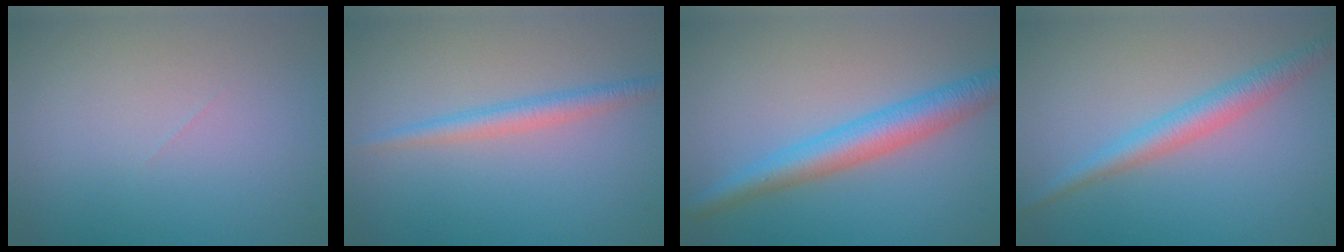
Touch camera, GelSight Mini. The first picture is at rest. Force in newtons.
{"total": 2.1, "press": 2.1, "slide": 0.0}
{"total": 4.5, "press": 4.5, "slide": 0.2}
{"total": 3.0, "press": 3.0, "slide": 0.0}